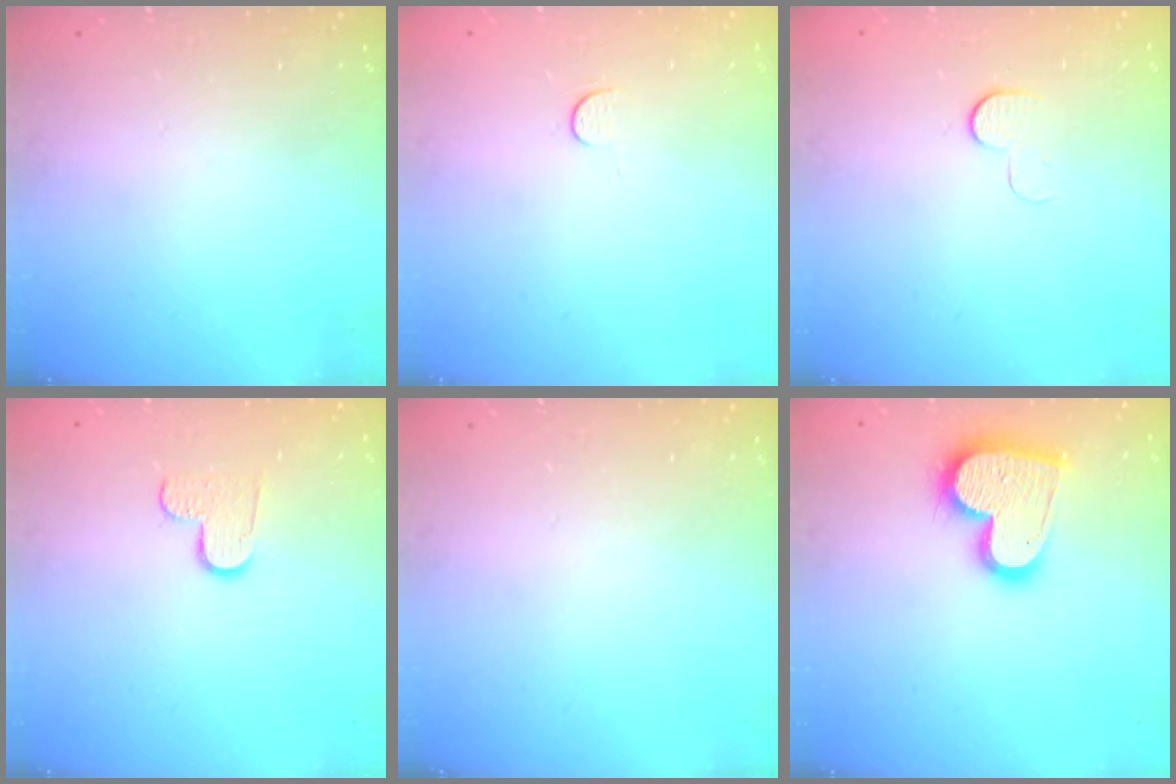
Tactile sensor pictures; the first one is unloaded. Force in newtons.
{"total": 2.8, "press": 2.8, "slide": 0.4}
{"total": 5.3, "press": 5.3, "slide": 0.5}
{"total": 5.5, "press": 5.5, "slide": 0.5}
{"total": 0.0}
{"total": 16.9, "press": 16.8, "slide": 1.3}